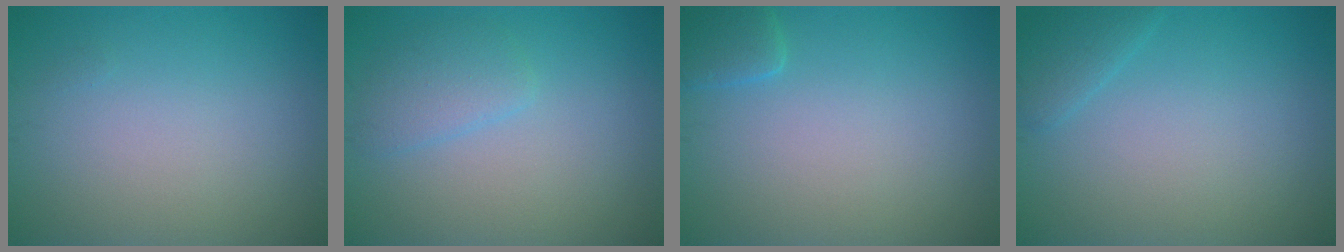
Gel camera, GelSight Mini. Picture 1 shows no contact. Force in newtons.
{"total": 2.2, "press": 2.1, "slide": 0.2}
{"total": 1.6, "press": 1.6, "slide": 0.2}
{"total": 1.5, "press": 1.5, "slide": 0.0}